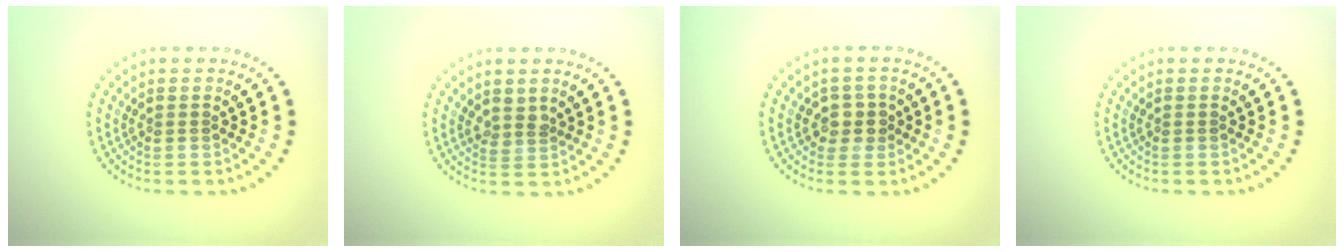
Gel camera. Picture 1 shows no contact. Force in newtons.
{"total": 1.4, "press": 1.0, "slide": 1.0}
{"total": 2.0, "press": 1.8, "slide": 1.0}
{"total": 0.0}